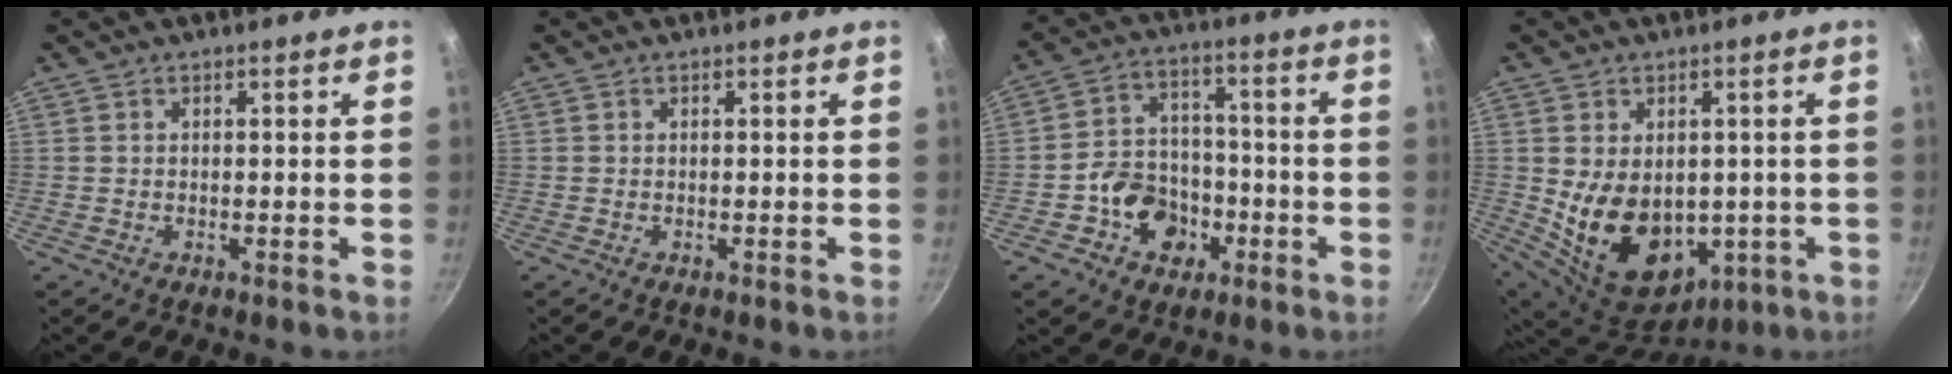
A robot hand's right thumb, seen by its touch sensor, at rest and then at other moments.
{"total": 0.0}
{"total": 11.3, "force": [-4.1, 9.1, 5.2], "torque": [-0.054, 0.043, -0.071]}
{"total": 16.4, "force": [-0.8, 11.9, 11.2], "torque": [-0.175, -0.018, 0.023]}